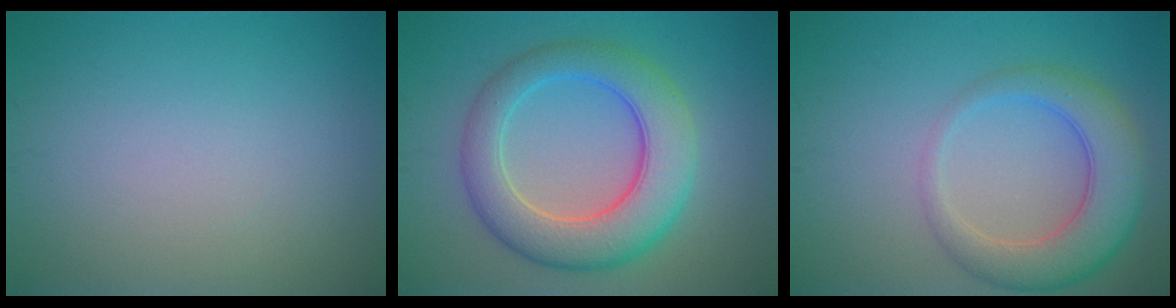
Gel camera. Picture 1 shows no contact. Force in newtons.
{"total": 7.9, "press": 7.9, "slide": 0.1}
{"total": 5.8, "press": 5.8, "slide": 0.5}